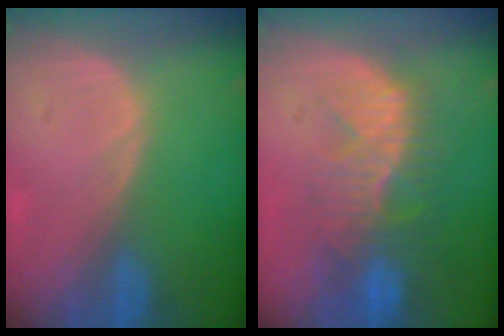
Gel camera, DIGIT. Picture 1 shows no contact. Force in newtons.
{"total": 10.3, "press": 8.8, "slide": 5.4}